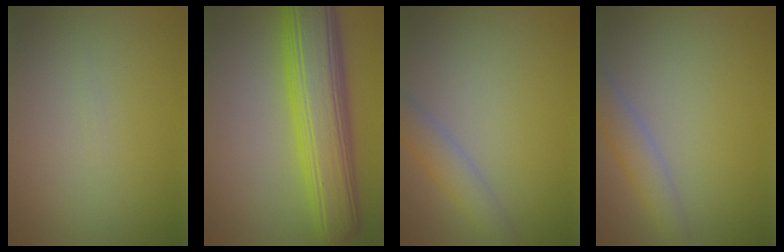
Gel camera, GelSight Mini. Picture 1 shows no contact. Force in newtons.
{"total": 9.8, "press": 9.8, "slide": 0.3}
{"total": 2.4, "press": 2.4, "slide": 0.1}
{"total": 2.5, "press": 2.5, "slide": 0.2}